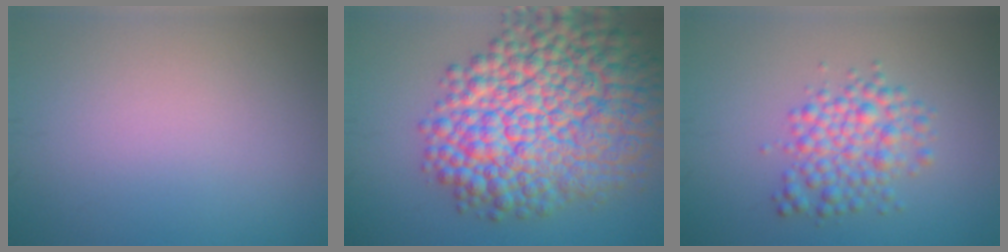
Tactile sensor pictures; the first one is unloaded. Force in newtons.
{"total": 14.6, "press": 14.6, "slide": 0.5}
{"total": 4.0, "press": 4.0, "slide": 0.0}